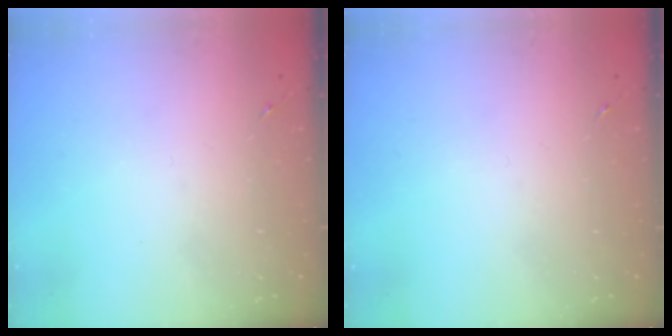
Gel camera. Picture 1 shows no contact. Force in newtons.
{"total": 0.0}